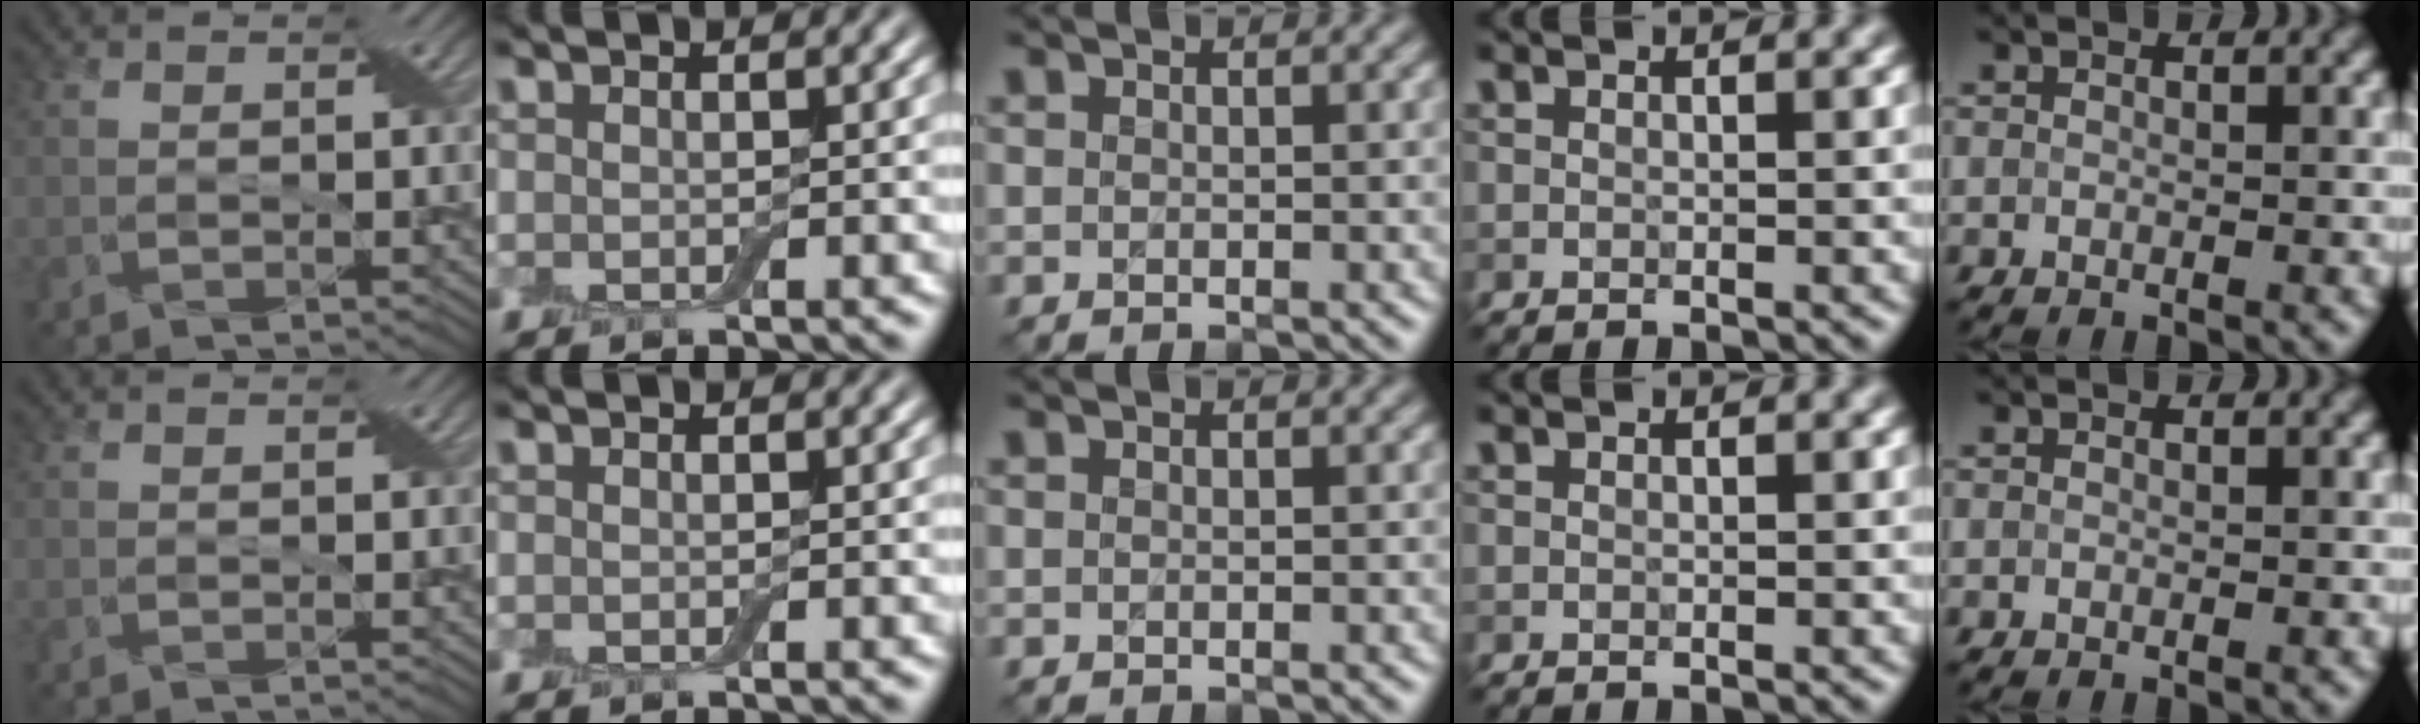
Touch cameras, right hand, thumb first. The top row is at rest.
{}